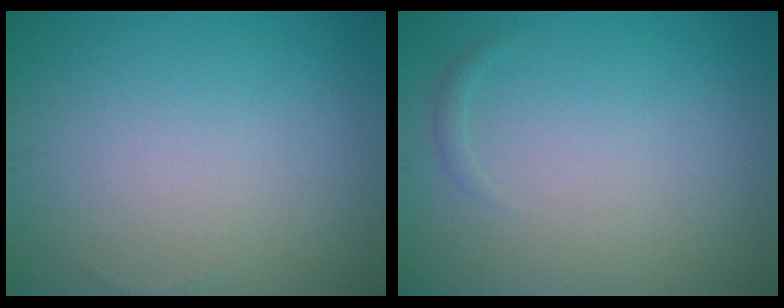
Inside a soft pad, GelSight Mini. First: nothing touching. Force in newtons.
{"total": 0.5, "press": 0.5, "slide": 0.0}